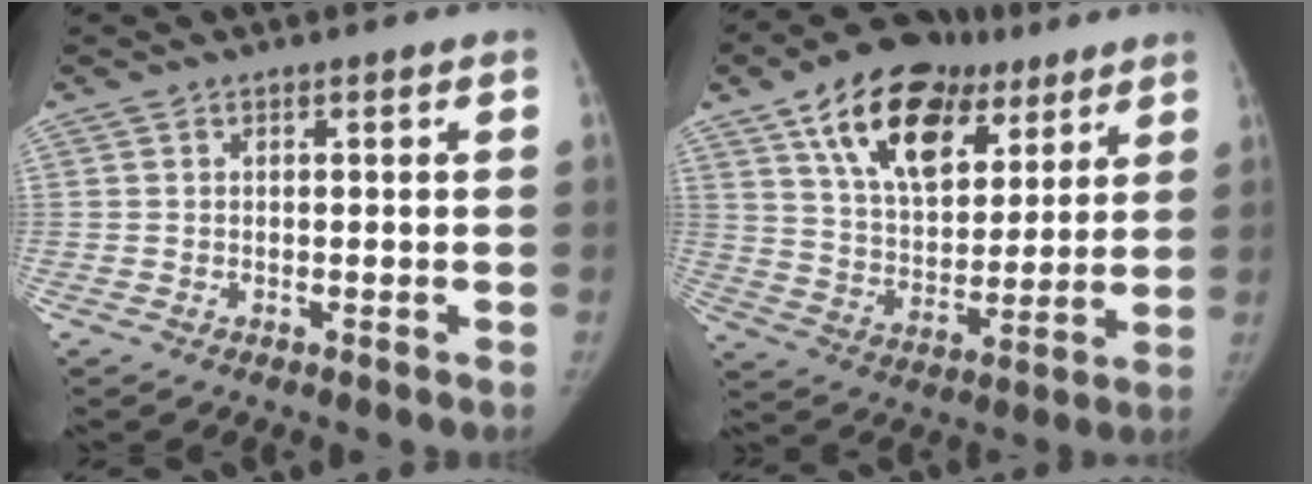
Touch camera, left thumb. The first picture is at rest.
{"total": 21.5, "force": [11.3, 12.5, 13.3], "torque": [-0.180, -0.021, 0.189]}